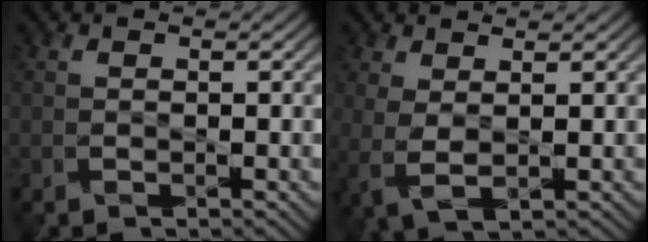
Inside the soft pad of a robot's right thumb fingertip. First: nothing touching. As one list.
[{"total": 3.1, "force": [1.0, 0.9, 2.8], "torque": [-0.072, -0.002, 0.021]}]